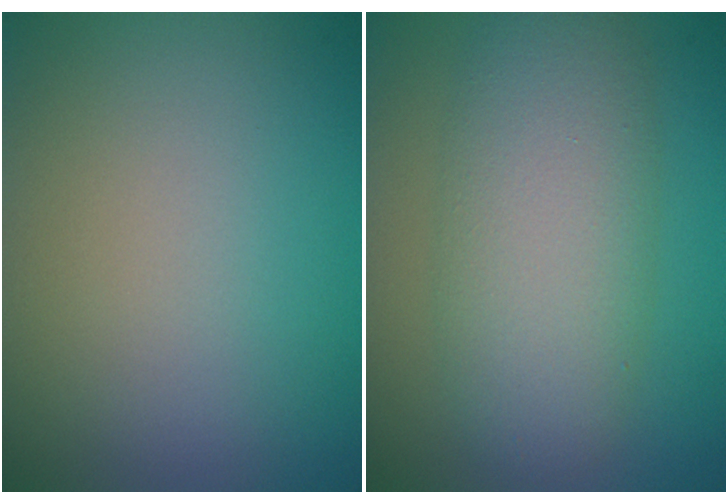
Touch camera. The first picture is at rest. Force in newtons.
{"total": 7.2, "press": 7.2, "slide": 0.3}